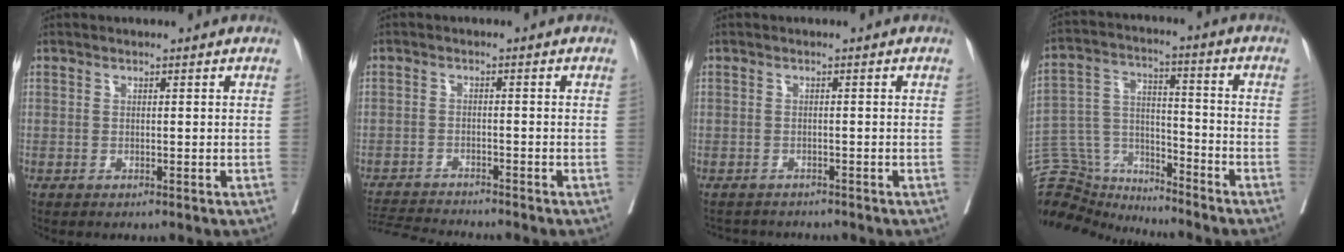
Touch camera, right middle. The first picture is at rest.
{"total": 7.3, "force": [-7.1, -0.6, 1.4], "torque": [-0.026, -0.012, -0.121]}
{"total": 3.4, "force": [-3.2, 1.3, 0.1], "torque": [-0.006, 0.001, -0.042]}
{"total": 13.2, "force": [-12.5, 4.0, 1.2], "torque": [-0.037, 0.061, -0.218]}